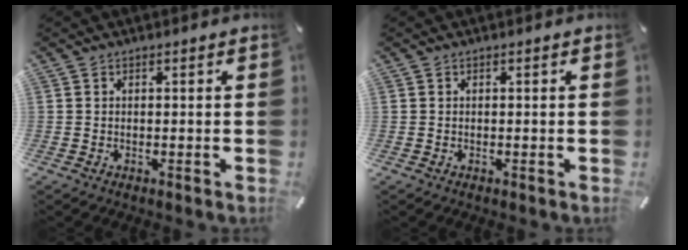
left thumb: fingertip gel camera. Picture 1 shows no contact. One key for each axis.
{"total": 0.0}